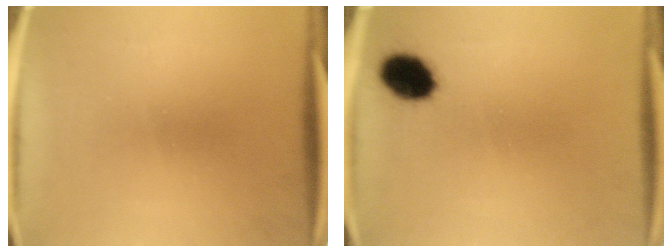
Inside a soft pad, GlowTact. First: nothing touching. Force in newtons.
{"total": 8.0}